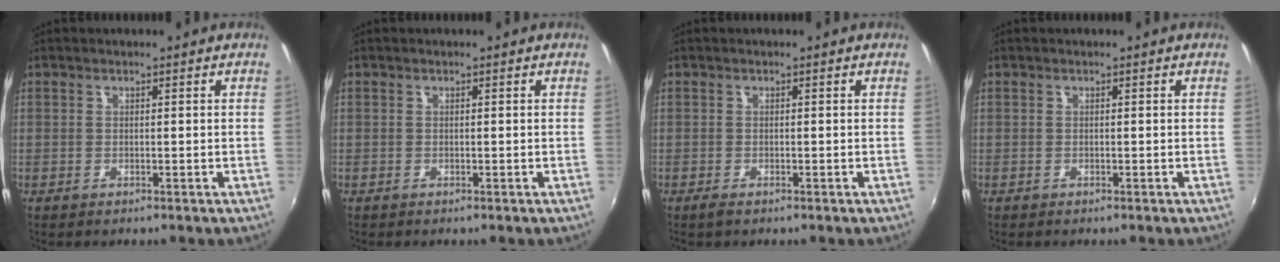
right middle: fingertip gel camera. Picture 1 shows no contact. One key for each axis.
{"total": 0.0}
{"total": 1.3, "fx": -0.9, "fy": 0.5, "fz": 0.7, "tx": -0.015, "ty": -0.006, "tz": -0.018}
{"total": 0.0}